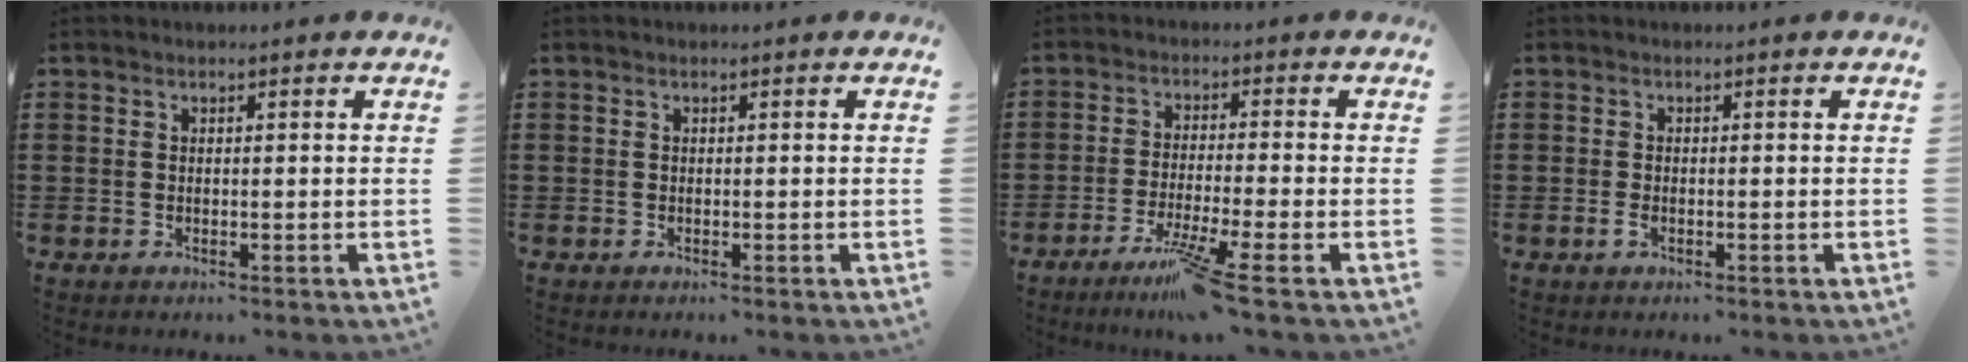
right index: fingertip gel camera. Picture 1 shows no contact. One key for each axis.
{"total": 0.0}
{"total": 6.7, "fx": -4.5, "fy": -0.9, "fz": 4.9, "tx": -0.098, "ty": -0.023, "tz": -0.085}
{"total": 1.1, "fx": -0.5, "fy": 0.5, "fz": 0.8, "tx": -0.026, "ty": -0.004, "tz": -0.010}